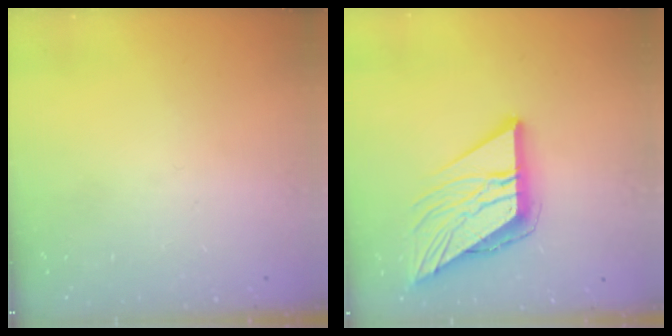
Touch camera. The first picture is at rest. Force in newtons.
{"total": 12.8, "press": 12.7, "slide": 1.5}